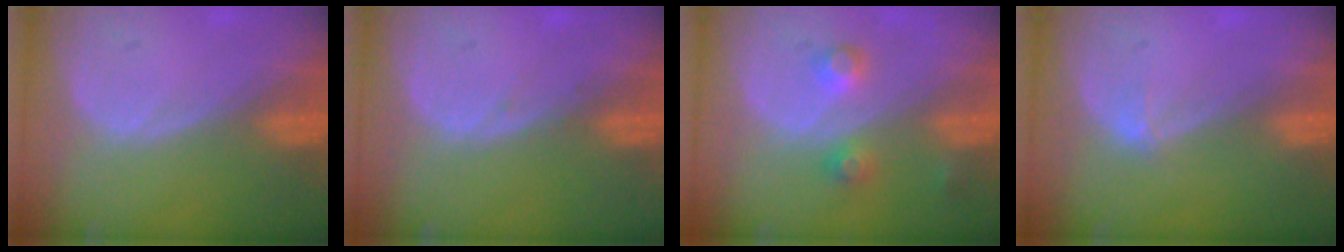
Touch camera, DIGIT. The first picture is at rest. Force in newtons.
{"total": 0.6, "press": 0.3, "slide": 0.5}
{"total": 3.7, "press": 3.7, "slide": 0.4}
{"total": 0.7, "press": 0.7, "slide": 0.1}